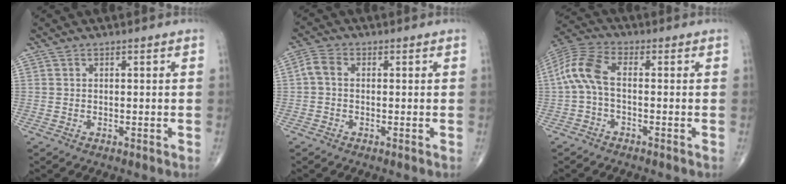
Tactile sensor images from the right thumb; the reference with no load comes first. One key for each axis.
{"total": 3.2, "fx": -0.1, "fy": 2.2, "fz": 2.3, "tx": -0.047, "ty": 0.009, "tz": -0.011}
{"total": 8.1, "fx": -0.6, "fy": 3.8, "fz": 7.1, "tx": -0.165, "ty": 0.028, "tz": -0.020}